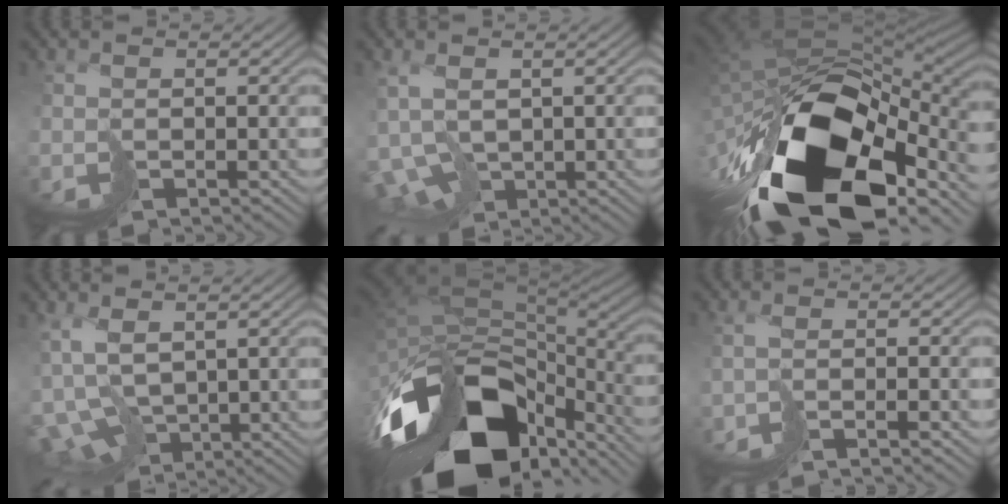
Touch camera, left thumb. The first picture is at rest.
{"total": 6.0, "force": [-0.9, 3.8, 4.5], "torque": [-0.114, -0.013, -0.008]}
{"total": 19.8, "force": [-9.2, 10.5, 14.0], "torque": [-0.289, -0.033, -0.133]}
{"total": 9.0, "force": [-1.7, 5.1, 7.2], "torque": [-0.180, -0.028, -0.018]}
{"total": 18.1, "force": [-10.1, 8.9, 12.0], "torque": [-0.252, -0.012, -0.141]}
{"total": 2.5, "force": [-2.1, -0.7, 1.2], "torque": [-0.016, 0.004, -0.040]}